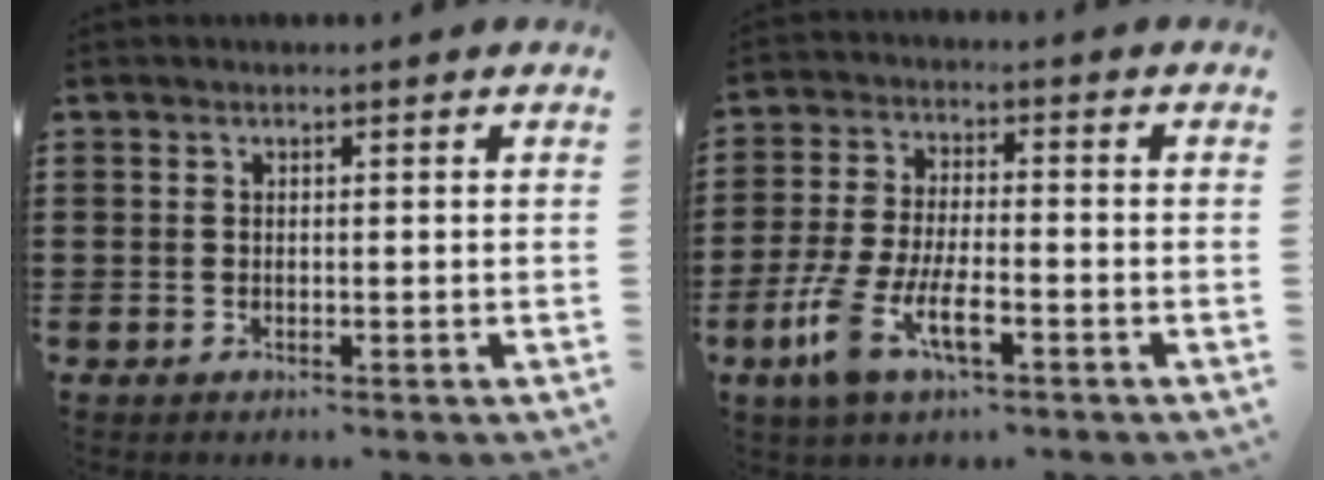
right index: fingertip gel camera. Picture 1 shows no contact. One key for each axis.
{"total": 8.5, "fx": -4.1, "fy": 2.9, "fz": 6.9, "tx": -0.166, "ty": -0.014, "tz": -0.078}